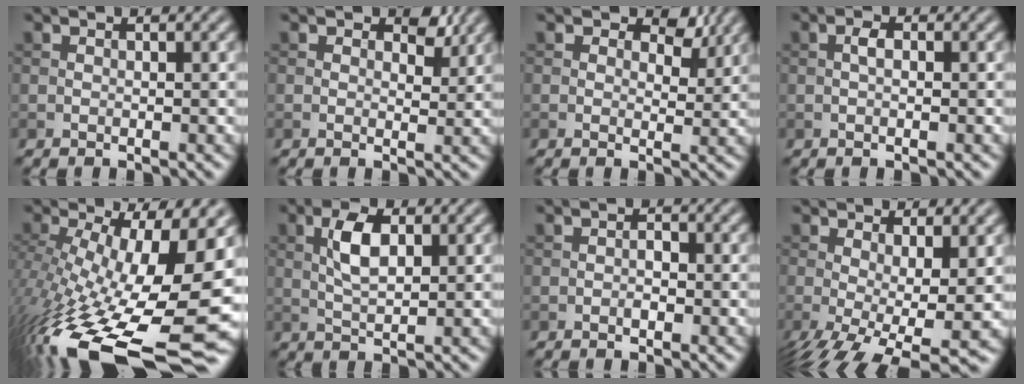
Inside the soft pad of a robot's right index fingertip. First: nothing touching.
{"total": 1.9, "force": [1.0, 1.0, 1.2], "torque": [-0.013, -0.006, 0.014]}
{"total": 3.3, "force": [1.7, 1.8, 2.1], "torque": [-0.028, -0.004, 0.022]}
{"total": 1.4, "force": [-0.2, 0.4, 1.3], "torque": [-0.026, 0.002, -0.005]}
{"total": 16.9, "force": [-4.9, 5.6, 15.2], "torque": [-0.277, -0.017, -0.078]}
{"total": 3.7, "force": [0.8, 1.5, 3.3], "torque": [-0.068, 0.003, 0.016]}
{"total": 1.1, "force": [-0.4, 0.5, 0.9], "torque": [-0.013, 0.002, -0.008]}
{"total": 8.7, "force": [-2.6, 2.6, 7.9], "torque": [-0.132, -0.027, -0.031]}